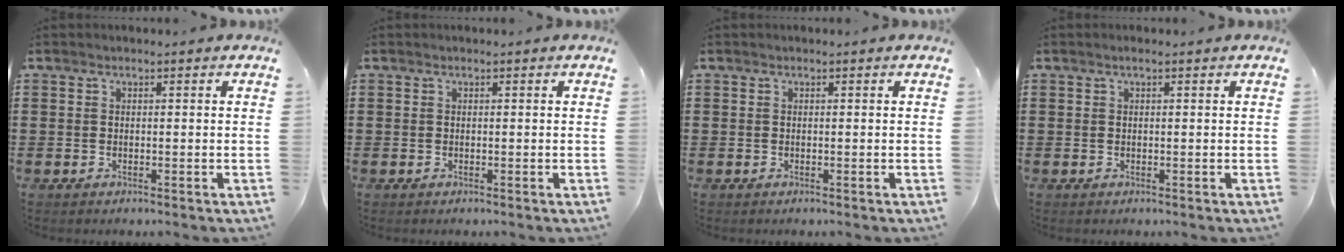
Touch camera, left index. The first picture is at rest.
{"total": 0.0}
{"total": 0.0}
{"total": 0.5, "force": [0.2, 0.0, 0.5], "torque": [-0.007, -0.001, 0.005]}